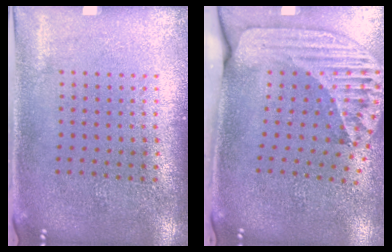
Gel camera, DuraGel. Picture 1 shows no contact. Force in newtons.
{"total": 2.6, "press": 1.8, "slide": 1.9}